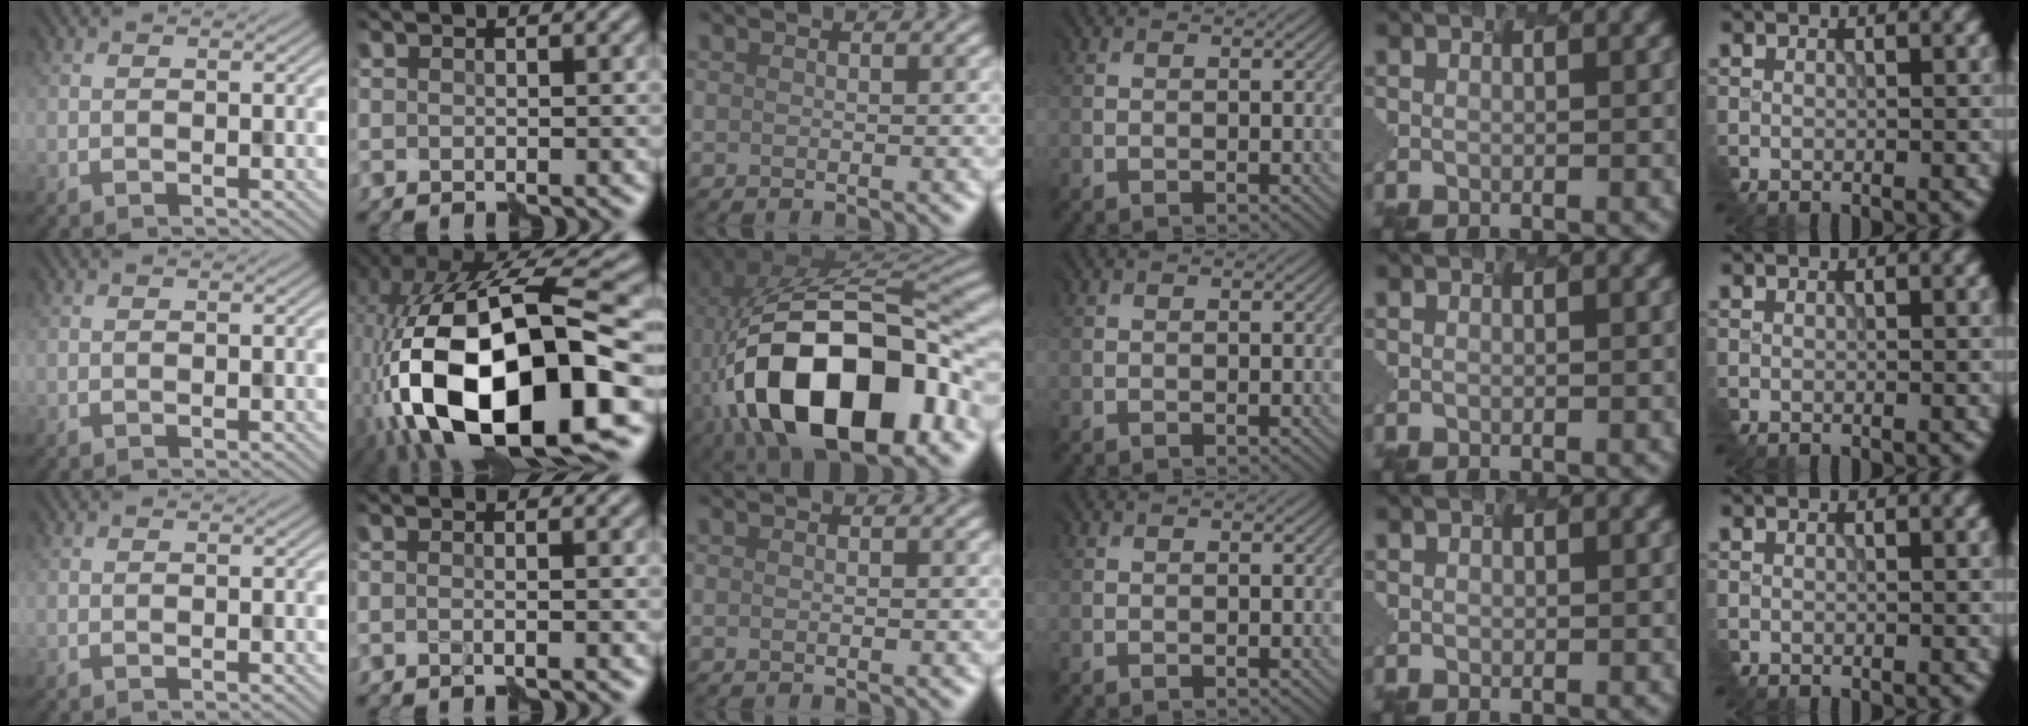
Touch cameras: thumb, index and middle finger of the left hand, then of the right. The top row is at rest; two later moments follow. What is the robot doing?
{"motion": "assemble", "object": "hinged jar"}